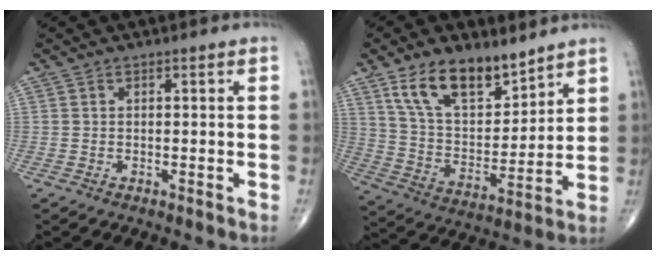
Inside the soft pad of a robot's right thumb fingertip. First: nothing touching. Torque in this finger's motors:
{"motor_torque": [-0.20, 0.40, 0.42, 0.39, 0.28]}